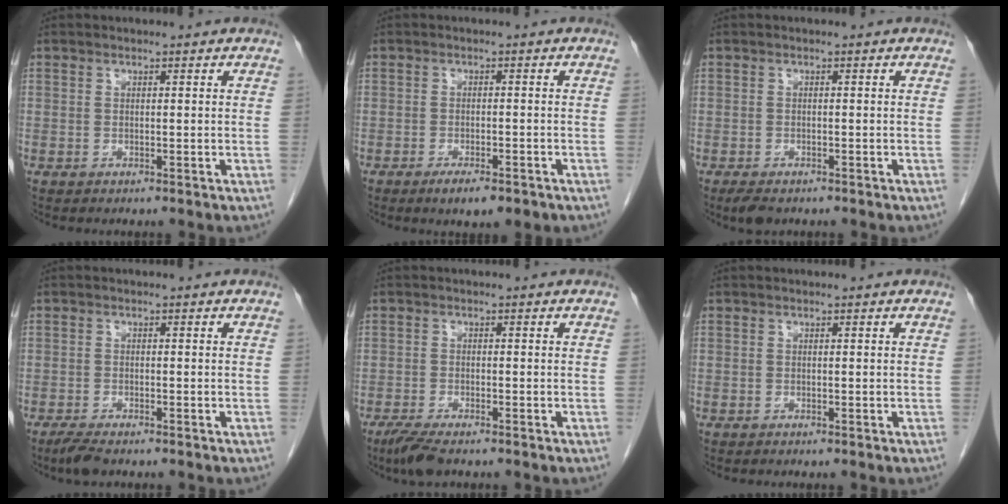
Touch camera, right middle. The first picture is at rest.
{"total": 4.6, "force": [-3.0, 1.3, 3.2], "torque": [-0.048, -0.005, -0.039]}
{"total": 2.7, "force": [-2.0, 1.1, 1.4], "torque": [-0.029, -0.005, -0.028]}
{"total": 2.8, "force": [-2.2, 0.5, 1.6], "torque": [-0.038, -0.008, -0.040]}
{"total": 4.3, "force": [-3.2, 0.8, 2.7], "torque": [-0.055, -0.011, -0.056]}
{"total": 0.0}